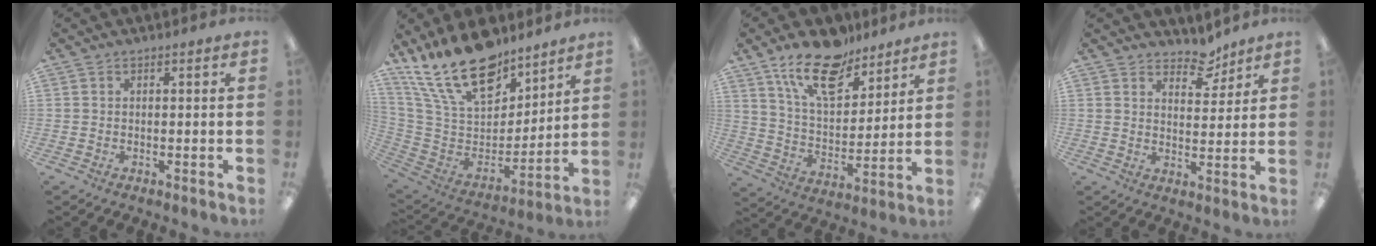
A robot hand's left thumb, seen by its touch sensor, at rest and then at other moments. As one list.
[{"total": 22.8, "force": [16.5, 10.7, 11.6], "torque": [-0.225, -0.104, 0.300]}, {"total": 16.5, "force": [12.0, 7.4, 8.4], "torque": [-0.143, -0.060, 0.215]}, {"total": 6.9, "force": [5.7, 3.2, 2.2], "torque": [-0.019, -0.034, 0.099]}]